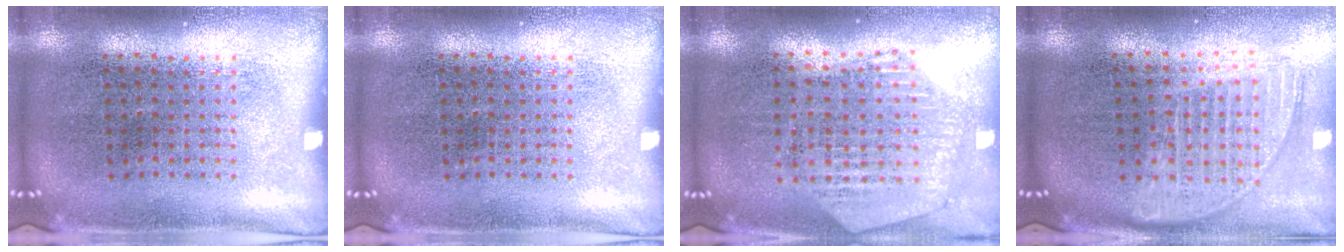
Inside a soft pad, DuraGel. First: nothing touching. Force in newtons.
{"total": 0.0}
{"total": 1.2, "press": 1.2, "slide": 0.2}
{"total": 1.8, "press": 1.5, "slide": 0.9}